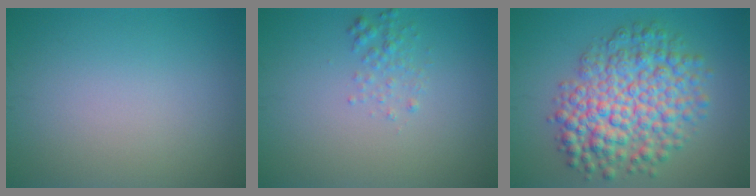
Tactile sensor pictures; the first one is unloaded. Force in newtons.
{"total": 1.4, "press": 1.4, "slide": 0.1}
{"total": 8.5, "press": 8.5, "slide": 0.2}